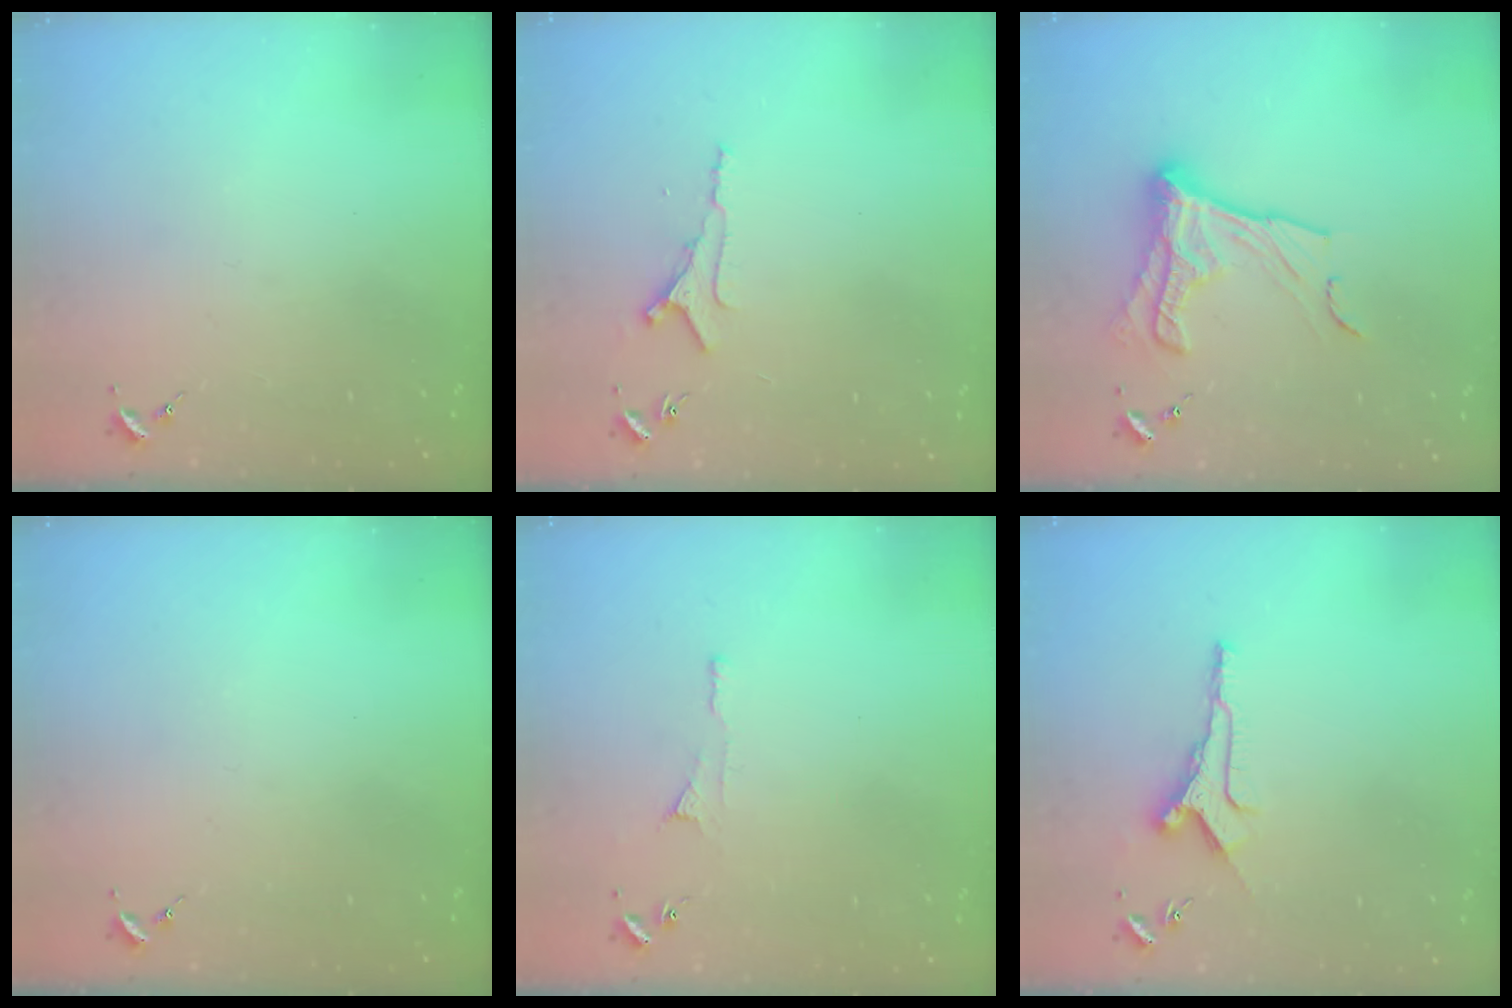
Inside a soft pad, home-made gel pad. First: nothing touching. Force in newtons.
{"total": 5.6, "press": 5.5, "slide": 0.8}
{"total": 13.8, "press": 13.8, "slide": 0.6}
{"total": 0.0}
{"total": 3.9, "press": 3.9, "slide": 0.4}
{"total": 8.4, "press": 8.4, "slide": 0.7}